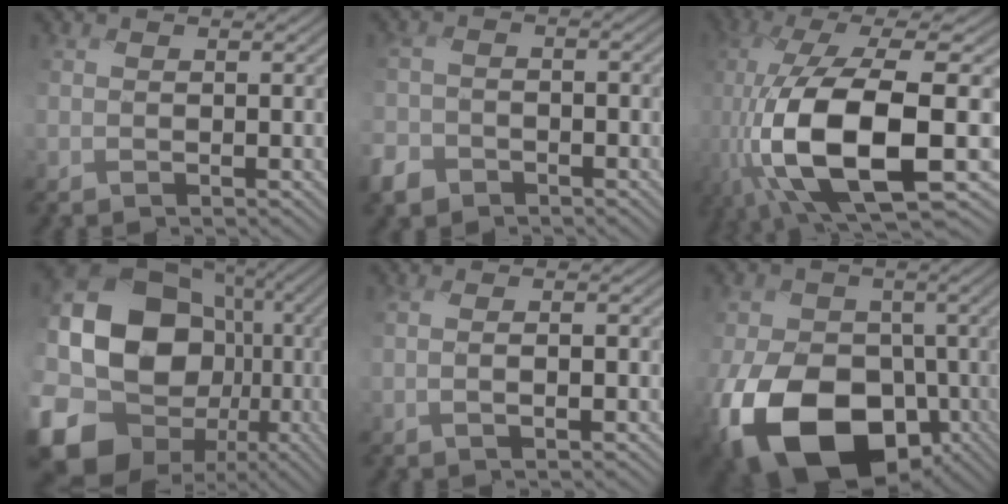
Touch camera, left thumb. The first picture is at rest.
{"total": 3.5, "force": [-2.6, 2.3, 0.5], "torque": [-0.023, -0.006, -0.060]}
{"total": 15.8, "force": [-4.1, 5.9, 14.1], "torque": [-0.311, -0.026, -0.063]}
{"total": 21.7, "force": [-0.5, 18.2, 11.7], "torque": [-0.297, -0.031, -0.004]}
{"total": 1.9, "force": [-0.1, 0.5, 1.8], "torque": [-0.041, -0.003, -0.003]}
{"total": 18.0, "force": [-6.6, 13.0, 10.6], "torque": [-0.230, -0.050, -0.113]}